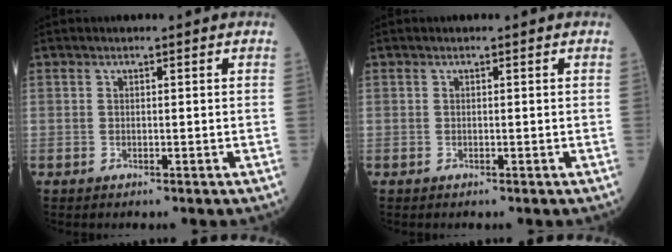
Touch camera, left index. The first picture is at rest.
{"total": 0.0}